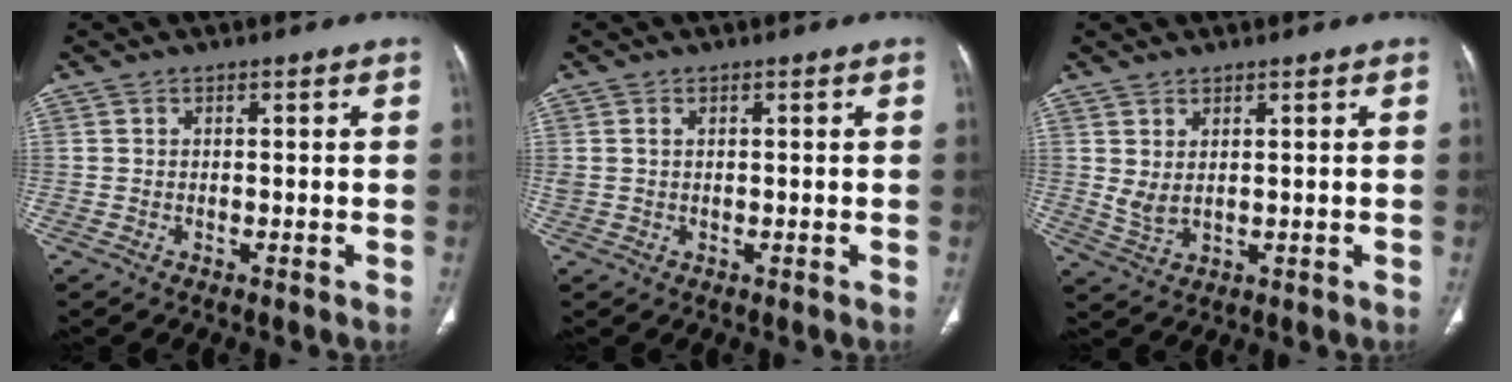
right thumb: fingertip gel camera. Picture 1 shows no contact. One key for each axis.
{"total": 1.2, "fx": 0.4, "fy": 0.8, "fz": 0.8, "tx": -0.022, "ty": 0.003, "tz": 0.015}
{"total": 3.3, "fx": 1.2, "fy": 1.5, "fz": 2.6, "tx": -0.052, "ty": -0.010, "tz": 0.033}